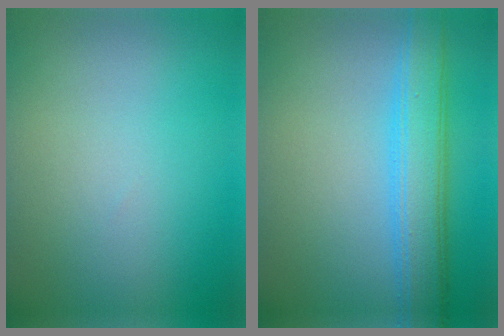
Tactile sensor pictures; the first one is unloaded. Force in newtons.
{"total": 5.2, "press": 5.2, "slide": 0.1}